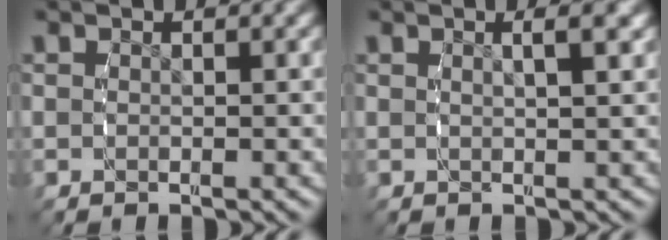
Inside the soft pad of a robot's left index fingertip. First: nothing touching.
{"total": 1.8, "force": [0.7, -0.3, 1.6], "torque": [-0.023, 0.003, 0.015]}